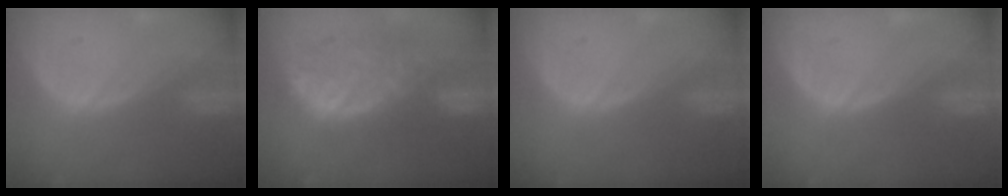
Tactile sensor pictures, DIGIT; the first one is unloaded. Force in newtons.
{"total": 11.1, "press": 9.6, "slide": 5.6}
{"total": 0.0}
{"total": 0.0}